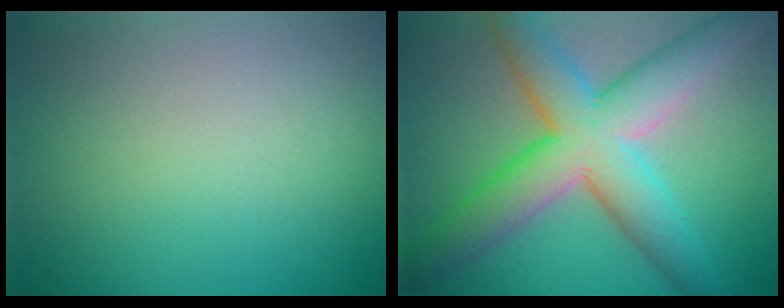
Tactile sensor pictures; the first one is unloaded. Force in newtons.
{"total": 9.7, "press": 9.7, "slide": 0.3}